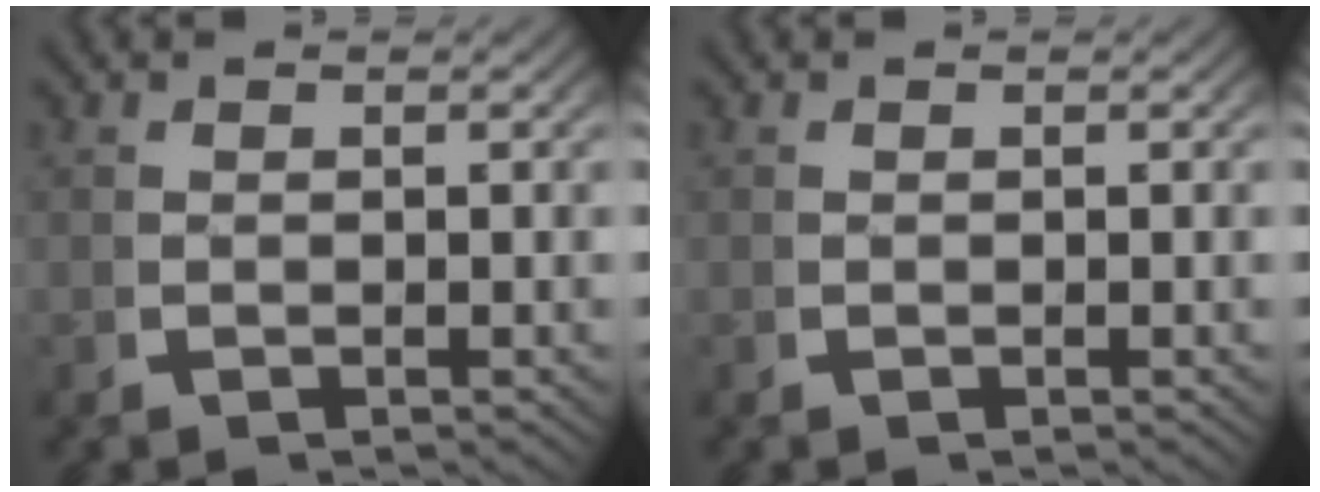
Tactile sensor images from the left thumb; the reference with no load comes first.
{"total": 0.0}